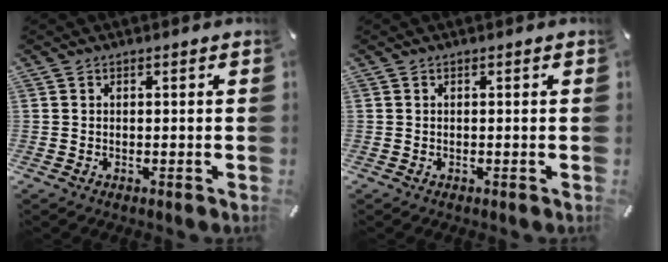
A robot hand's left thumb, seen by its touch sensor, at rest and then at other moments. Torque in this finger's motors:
{"motor_torque": [0.00, 0.01, -0.03, -0.03, 0.00]}